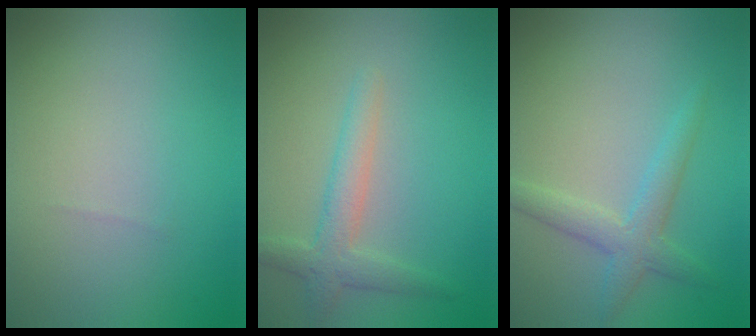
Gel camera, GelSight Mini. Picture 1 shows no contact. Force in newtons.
{"total": 2.8, "press": 2.8, "slide": 0.1}
{"total": 2.6, "press": 2.6, "slide": 0.1}